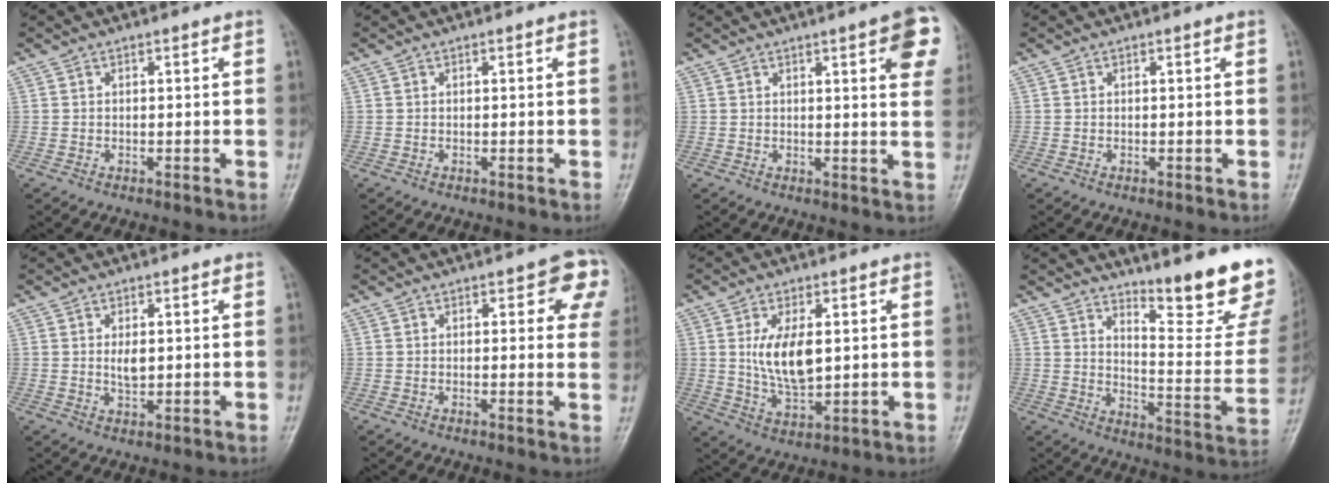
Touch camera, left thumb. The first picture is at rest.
{"total": 0.0}
{"total": 9.5, "force": [4.2, 1.9, 8.3], "torque": [-0.080, -0.011, 0.044]}
{"total": 0.0}
{"total": 2.9, "force": [0.7, 1.5, 2.5], "torque": [-0.037, -0.008, 0.013]}
{"total": 7.1, "force": [3.1, 3.3, 5.5], "torque": [-0.019, -0.005, 0.024]}
{"total": 9.2, "force": [1.7, 4.5, 7.9], "torque": [-0.135, -0.020, 0.040]}
{"total": 19.5, "force": [14.3, 3.5, 12.8], "torque": [-0.148, -0.123, 0.199]}